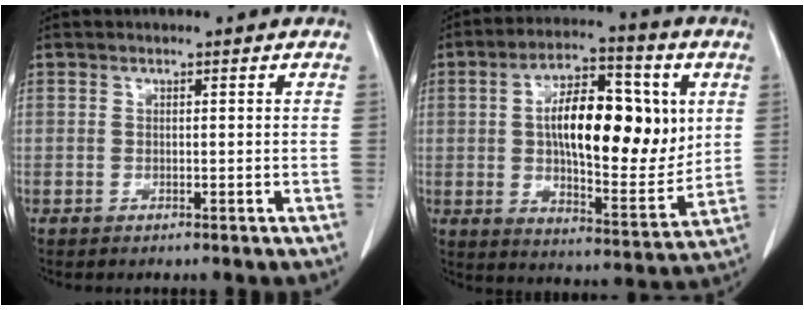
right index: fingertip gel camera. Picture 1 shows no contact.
{"total": 18.7, "force": [3.1, 6.9, 17.1], "torque": [-0.274, 0.015, 0.050]}